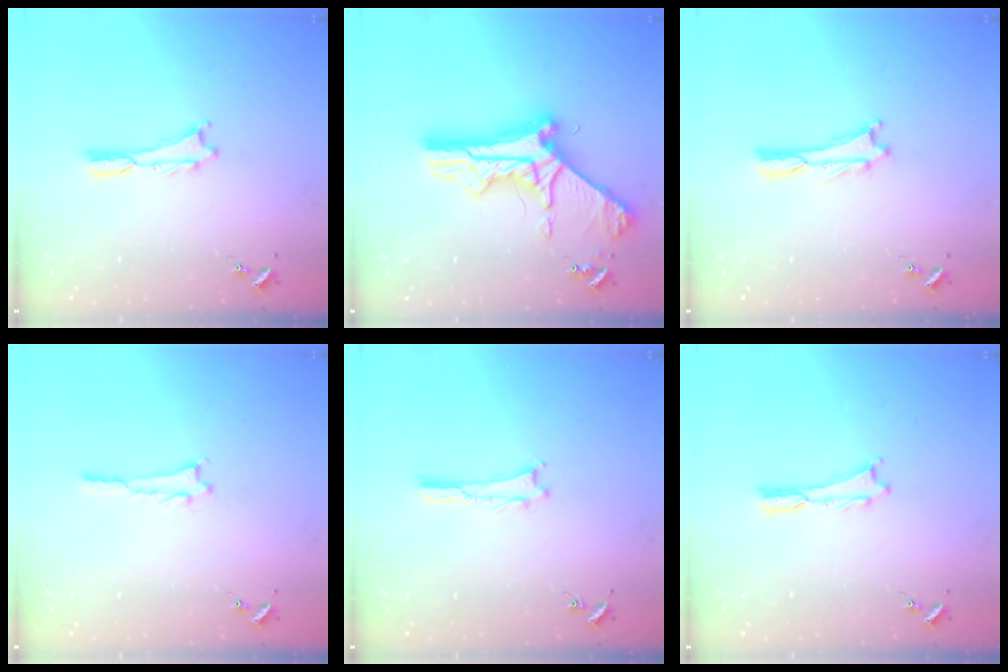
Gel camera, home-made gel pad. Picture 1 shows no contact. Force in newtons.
{"total": 11.1, "press": 11.1, "slide": 1.3}
{"total": 0.5, "press": 0.5, "slide": 0.2}
{"total": 0.0}
{"total": 0.0}
{"total": 0.0}